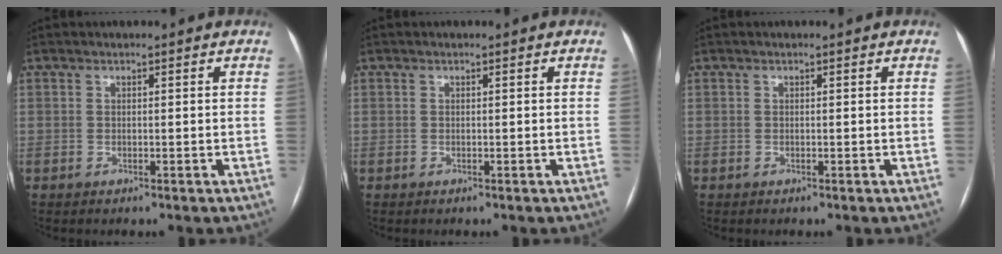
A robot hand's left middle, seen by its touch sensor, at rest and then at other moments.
{"total": 0.0}
{"total": 0.0}